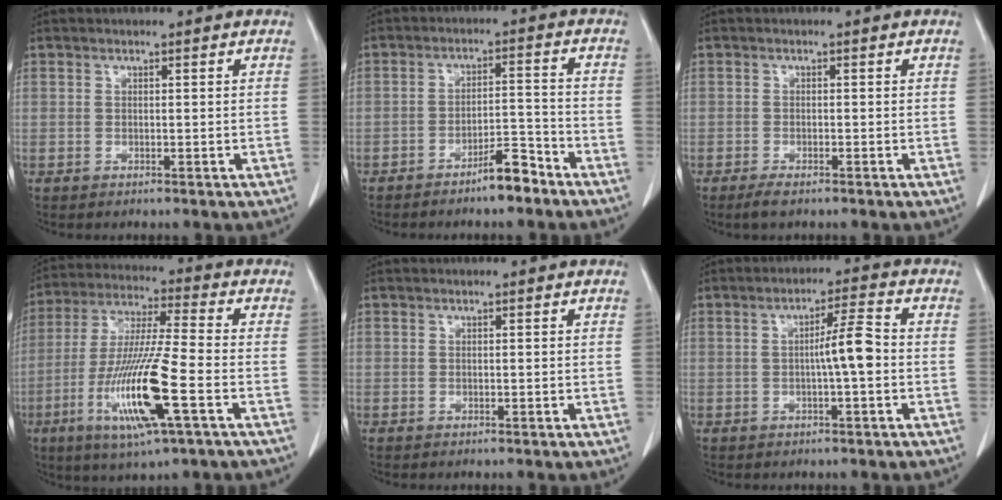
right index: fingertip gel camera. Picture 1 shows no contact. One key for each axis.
{"total": 5.4, "fx": -4.3, "fy": 0.9, "fz": 3.3, "tx": -0.048, "ty": 0.004, "tz": -0.073}
{"total": 2.0, "fx": -1.5, "fy": 0.4, "fz": 1.2, "tx": -0.030, "ty": -0.006, "tz": -0.026}
{"total": 15.8, "fx": -5.5, "fy": 0.6, "fz": 14.8, "tx": -0.302, "ty": -0.023, "tz": -0.102}
{"total": 0.0}
{"total": 5.1, "fx": -0.5, "fy": 0.1, "fz": 5.1, "tx": -0.080, "ty": 0.010, "tz": -0.009}